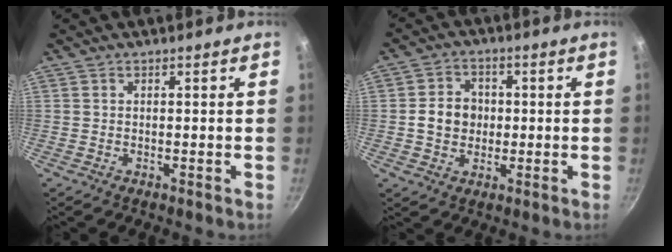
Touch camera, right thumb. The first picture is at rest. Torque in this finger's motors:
{"motor_torque": [0.78, 1.25, 0.68, -0.58, 0.20]}